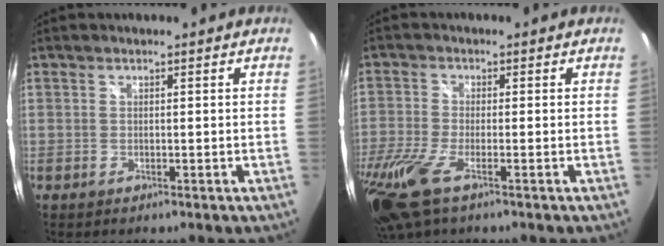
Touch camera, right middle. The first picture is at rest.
{"total": 13.4, "force": [-7.7, 4.2, 10.1], "torque": [-0.235, -0.059, -0.149]}